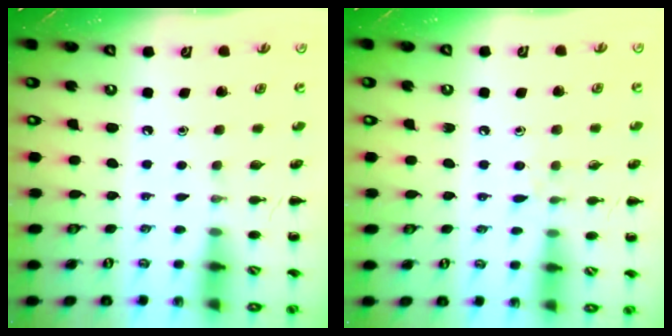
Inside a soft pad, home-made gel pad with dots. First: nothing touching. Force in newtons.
{"total": 5.1, "press": 4.7, "slide": 1.9}